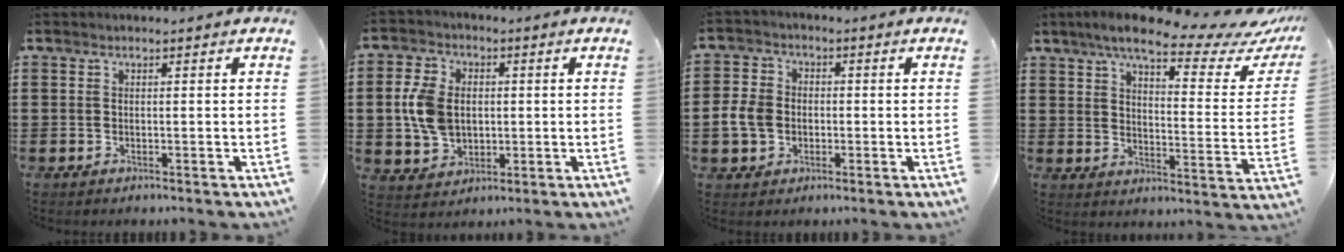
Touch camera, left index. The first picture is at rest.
{"total": 7.8, "force": [0.3, 5.8, 5.2], "torque": [-0.142, 0.007, -0.003]}
{"total": 5.3, "force": [-0.9, 4.3, 2.9], "torque": [-0.090, 0.002, -0.026]}
{"total": 9.8, "force": [7.6, 1.5, 6.0], "torque": [-0.120, -0.036, 0.124]}